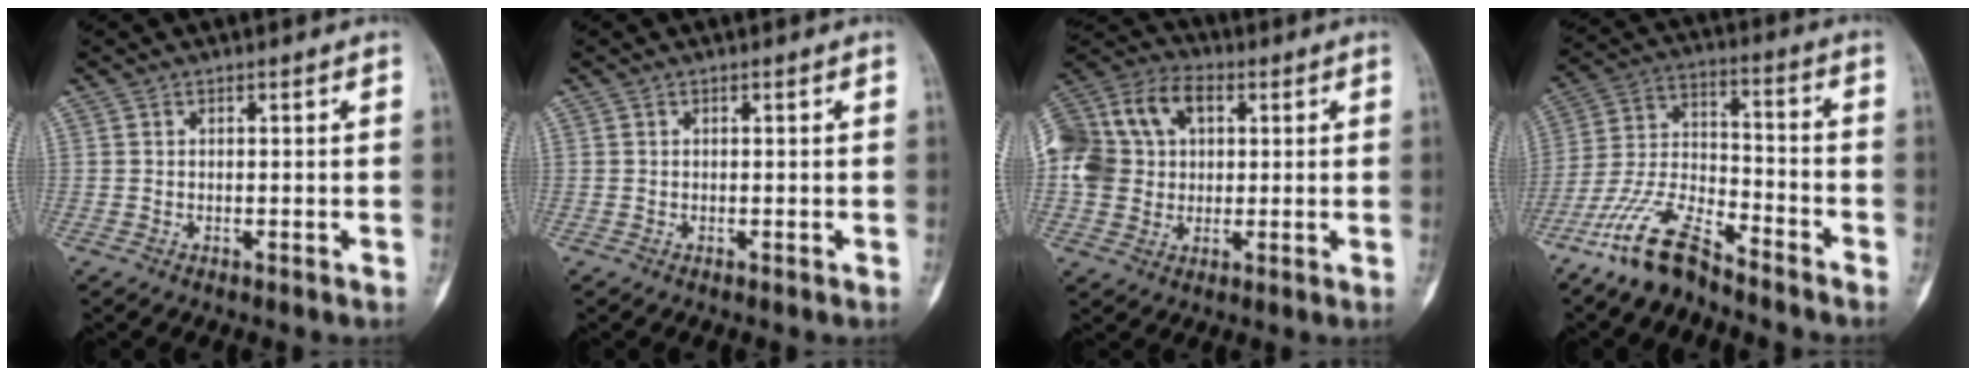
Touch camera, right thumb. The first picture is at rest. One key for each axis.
{"total": 0.0}
{"total": 16.1, "fx": 3.1, "fy": 12.6, "fz": 9.5, "tx": -0.181, "ty": 0.030, "tz": 0.051}
{"total": 11.1, "fx": -8.9, "fy": 3.2, "fz": 5.7, "tx": -0.119, "ty": 0.059, "tz": -0.180}